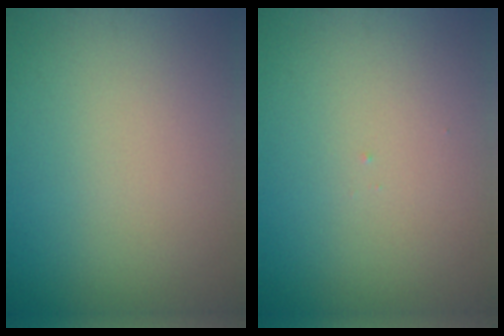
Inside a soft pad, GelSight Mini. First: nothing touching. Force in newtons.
{"total": 0.0}